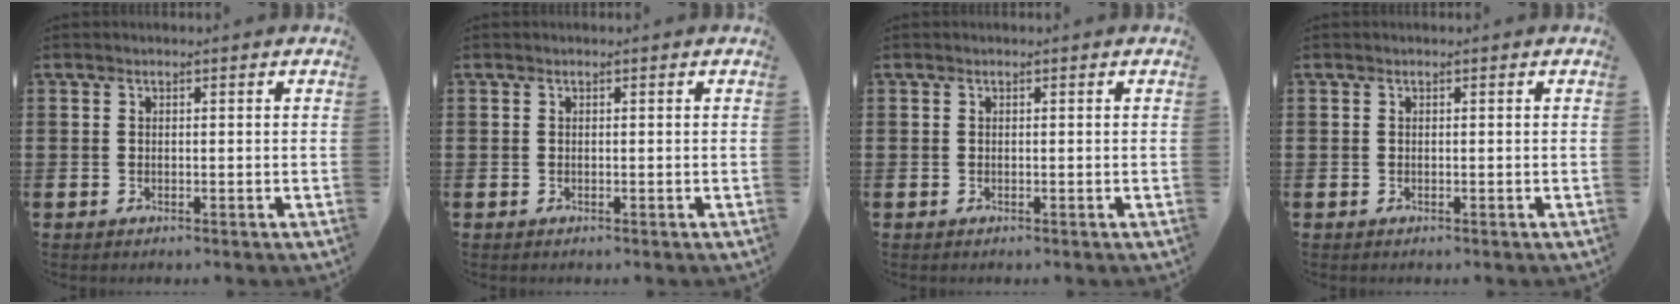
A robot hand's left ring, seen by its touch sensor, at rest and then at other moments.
{"total": 0.0}
{"total": 0.0}
{"total": 0.0}